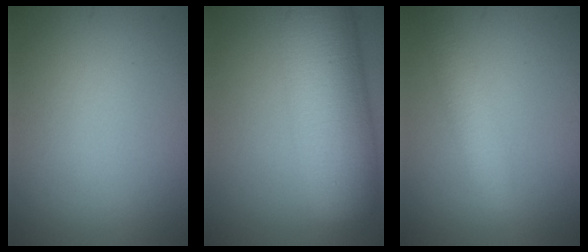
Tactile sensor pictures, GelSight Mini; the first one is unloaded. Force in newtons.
{"total": 11.9, "press": 11.8, "slide": 0.4}
{"total": 2.6, "press": 2.6, "slide": 0.2}